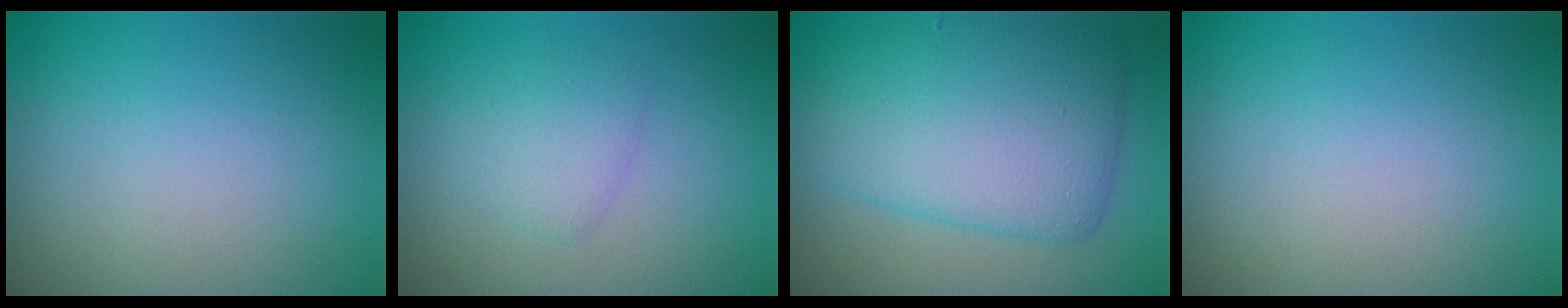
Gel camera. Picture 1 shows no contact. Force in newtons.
{"total": 1.8, "press": 1.8, "slide": 0.1}
{"total": 8.0, "press": 8.0, "slide": 0.1}
{"total": 0.0}